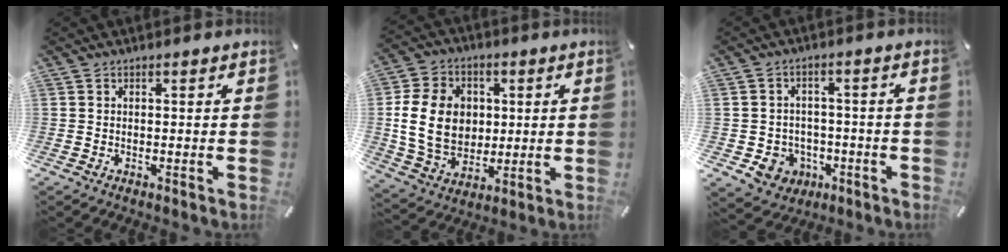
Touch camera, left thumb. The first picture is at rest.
{"total": 15.3, "force": [1.3, 12.4, 8.8], "torque": [-0.192, 0.008, 0.021]}
{"total": 7.2, "force": [-2.1, 6.7, 1.7], "torque": [-0.034, 0.010, -0.034]}